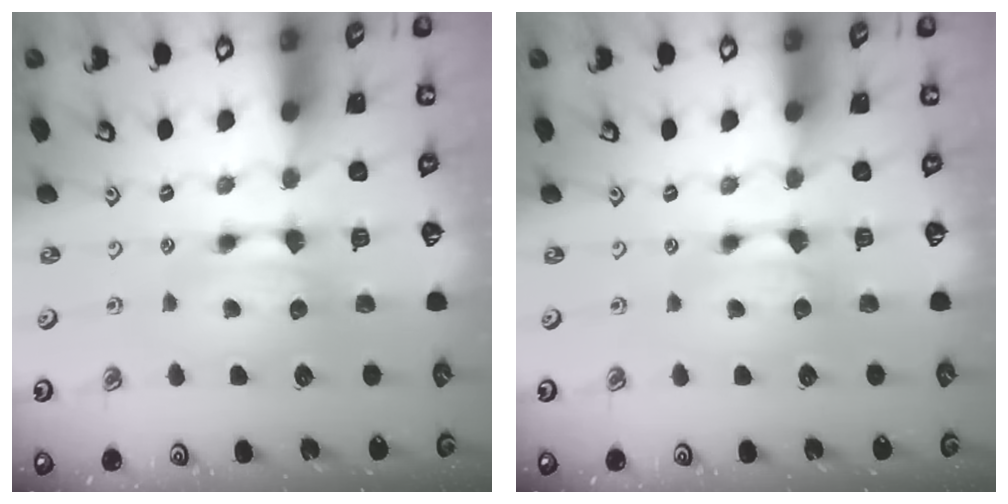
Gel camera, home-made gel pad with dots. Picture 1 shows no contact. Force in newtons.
{"total": 0.5, "press": 0.4, "slide": 0.3}